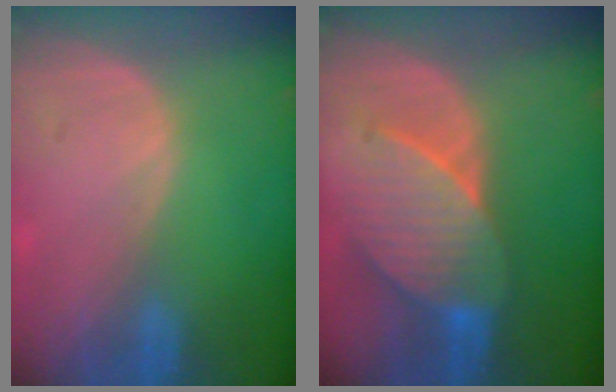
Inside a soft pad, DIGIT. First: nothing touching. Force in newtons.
{"total": 7.7, "press": 7.7, "slide": 0.4}